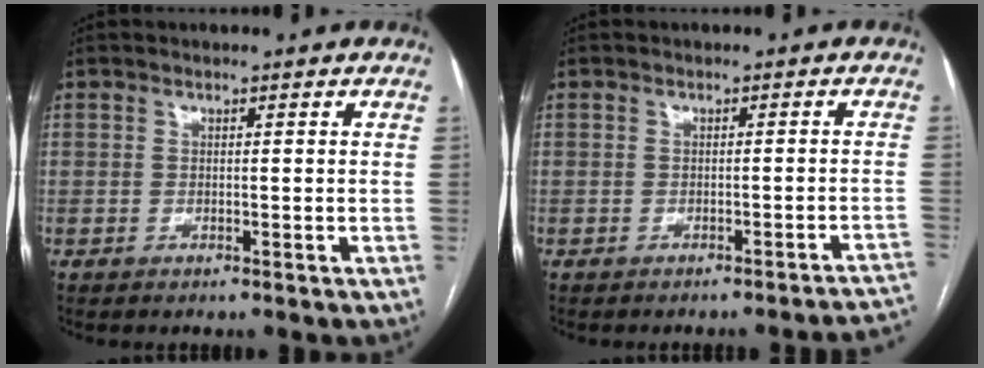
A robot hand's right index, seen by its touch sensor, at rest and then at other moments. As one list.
[{"total": 7.7, "force": [-7.5, -0.7, 1.5], "torque": [0.008, 0.001, -0.079]}]